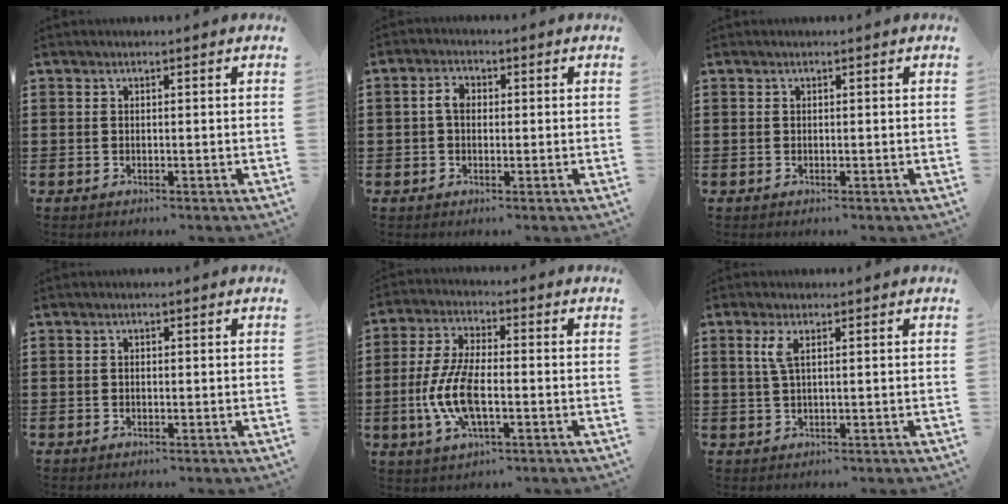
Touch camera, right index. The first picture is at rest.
{"total": 3.0, "force": [0.0, 2.0, 2.3], "torque": [-0.054, 0.007, -0.004]}
{"total": 0.0}
{"total": 0.5, "force": [-0.1, 0.4, 0.3], "torque": [-0.008, 0.001, -0.003]}
{"total": 9.3, "force": [-2.2, 3.7, 8.2], "torque": [-0.194, -0.013, -0.048]}
{"total": 2.7, "force": [0.8, 0.7, 2.5], "torque": [-0.061, 0.002, 0.010]}